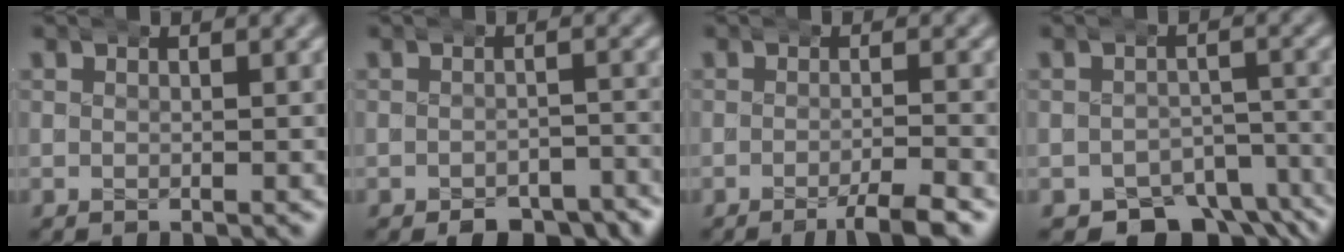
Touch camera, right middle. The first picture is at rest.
{"total": 6.1, "force": [-5.1, 2.3, 2.4], "torque": [-0.030, -0.011, -0.076]}
{"total": 3.0, "force": [-1.9, 0.1, 2.3], "torque": [-0.034, 0.005, -0.039]}
{"total": 7.9, "force": [-6.0, 4.2, 2.9], "torque": [-0.030, -0.021, -0.089]}